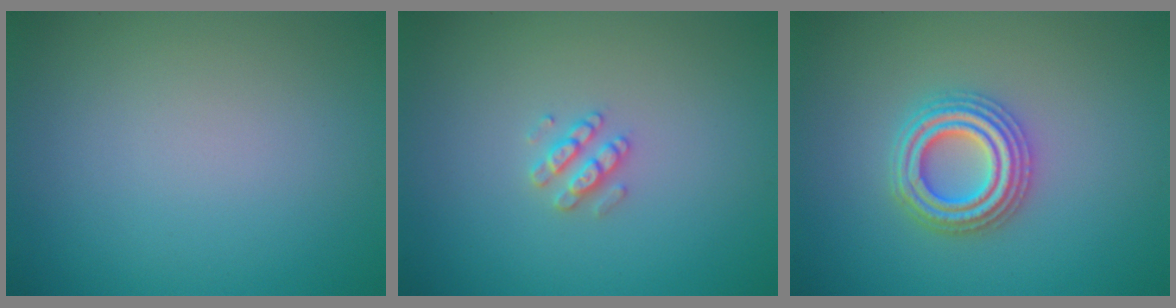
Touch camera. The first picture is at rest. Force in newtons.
{"total": 1.9, "press": 1.9, "slide": 0.3}
{"total": 4.0, "press": 4.0, "slide": 0.8}